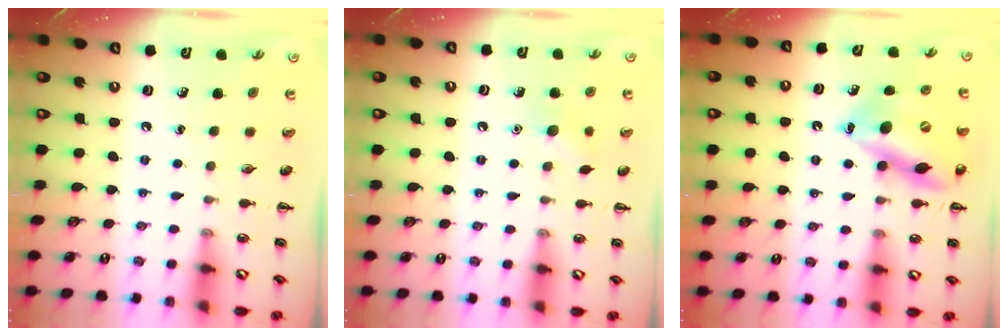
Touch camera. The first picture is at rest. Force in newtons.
{"total": 6.5, "press": 6.3, "slide": 1.3}
{"total": 15.7, "press": 15.2, "slide": 3.6}